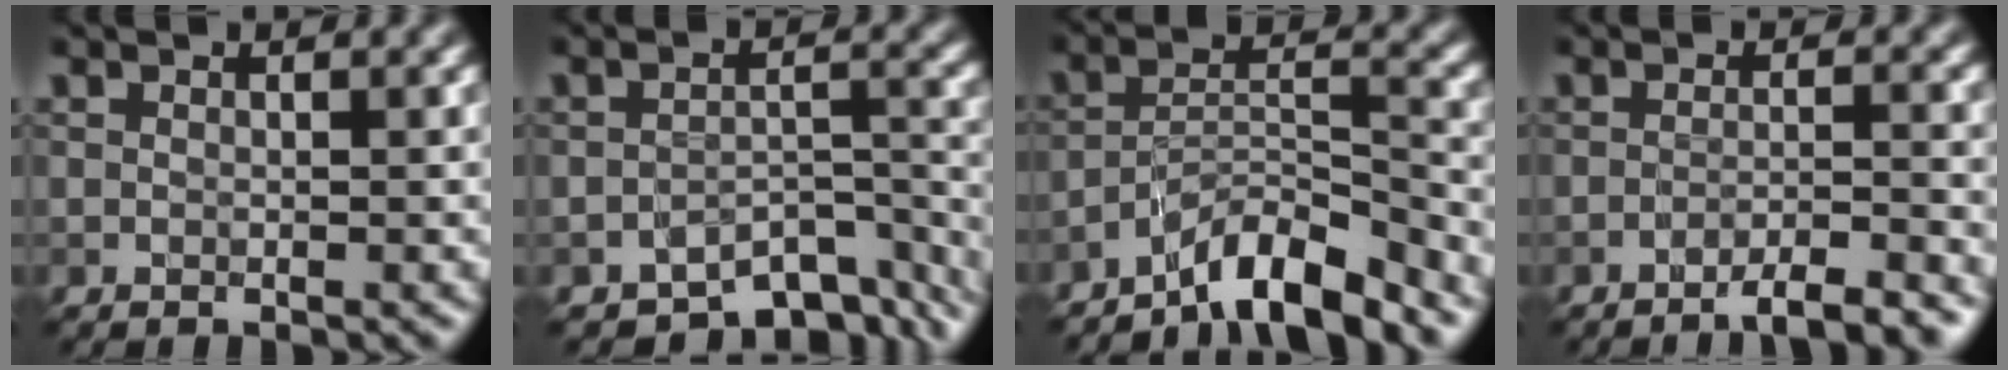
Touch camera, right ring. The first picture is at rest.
{"total": 6.7, "force": [-5.6, 2.6, 2.6], "torque": [-0.023, -0.012, -0.083]}
{"total": 6.8, "force": [-5.7, 1.0, 3.5], "torque": [-0.050, 0.009, -0.101]}
{"total": 3.9, "force": [-3.0, 0.4, 2.4], "torque": [-0.030, 0.010, -0.052]}